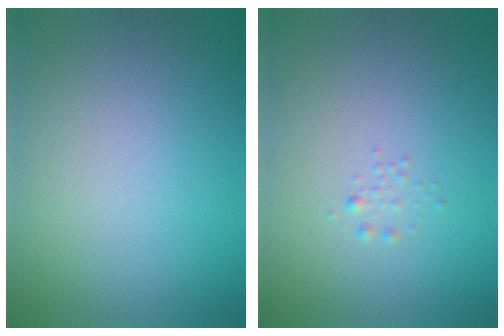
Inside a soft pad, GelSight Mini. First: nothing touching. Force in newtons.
{"total": 0.7, "press": 0.7, "slide": 0.0}